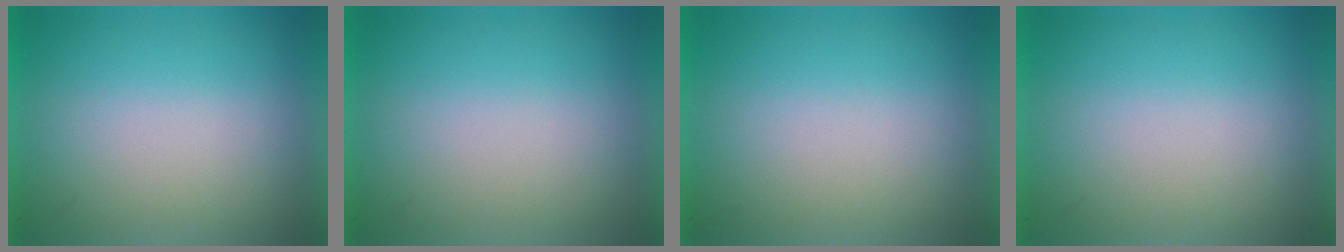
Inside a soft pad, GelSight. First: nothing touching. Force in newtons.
{"total": 0.0}
{"total": 1.0}
{"total": 1.5}